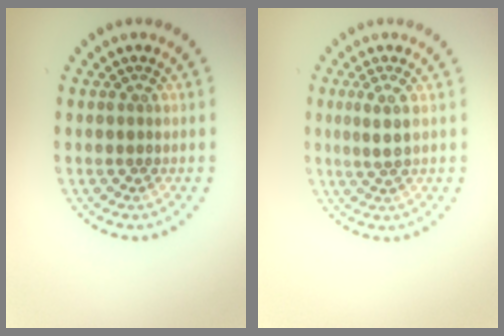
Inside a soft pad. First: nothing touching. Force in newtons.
{"total": 1.6, "press": 1.3, "slide": 0.9}